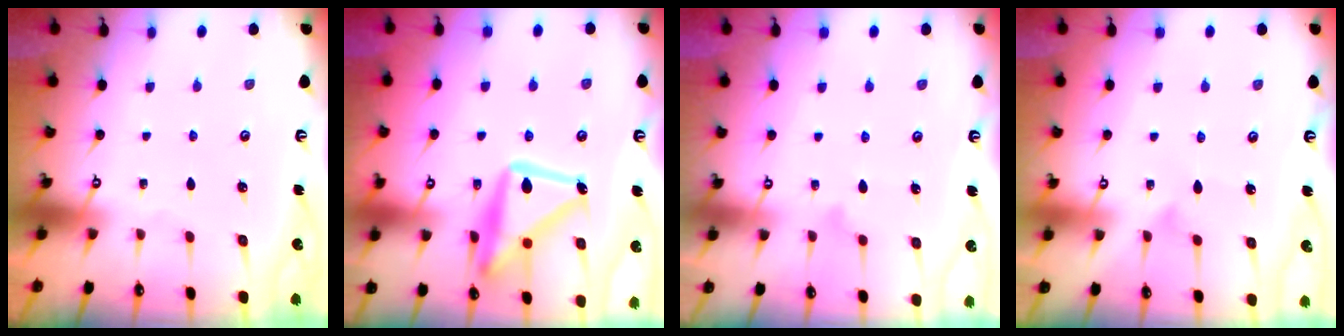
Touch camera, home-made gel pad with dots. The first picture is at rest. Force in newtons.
{"total": 20.6, "press": 20.5, "slide": 1.5}
{"total": 7.7, "press": 7.7, "slide": 0.3}
{"total": 3.5, "press": 3.5, "slide": 0.2}